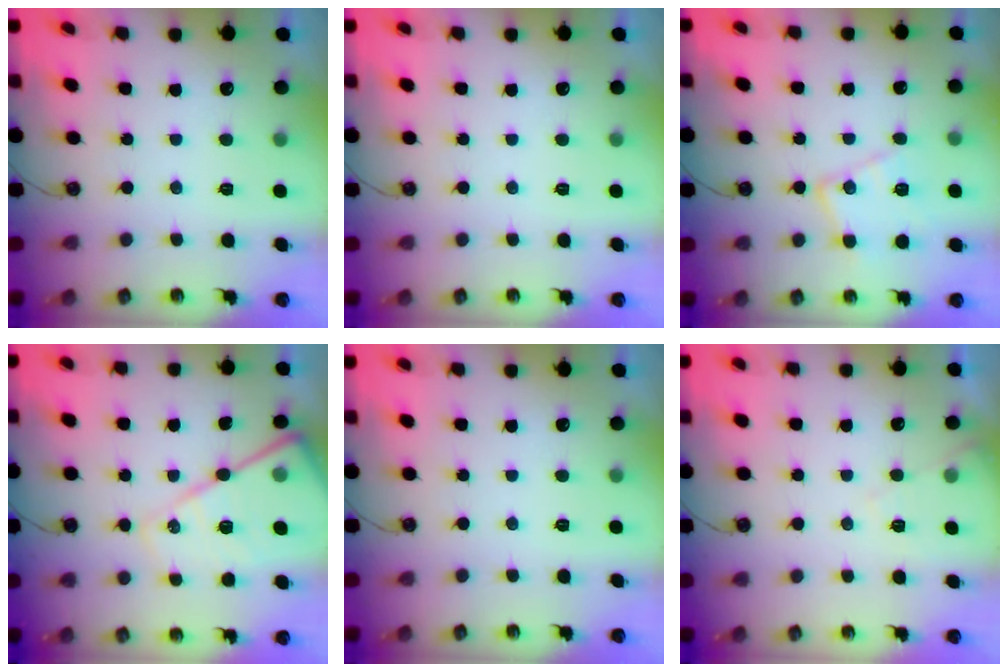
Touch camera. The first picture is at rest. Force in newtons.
{"total": 0.0}
{"total": 13.4, "press": 13.4, "slide": 1.0}
{"total": 17.0, "press": 17.0, "slide": 1.6}
{"total": 0.0}
{"total": 6.1, "press": 6.0, "slide": 0.8}